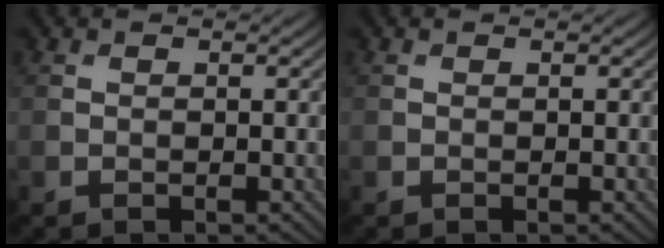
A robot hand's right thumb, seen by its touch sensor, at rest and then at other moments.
{"total": 0.0}